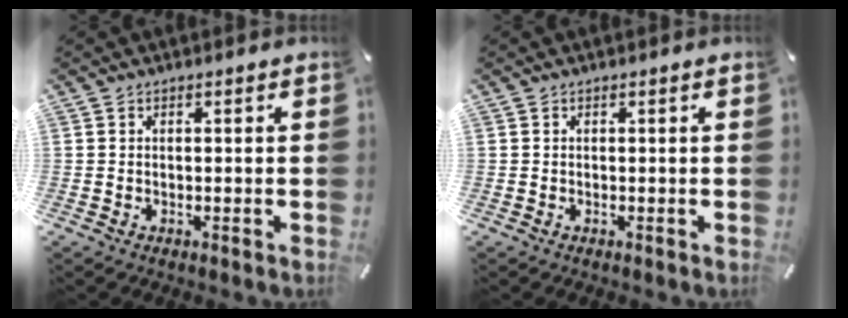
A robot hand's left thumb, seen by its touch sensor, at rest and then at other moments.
{"total": 0.0}